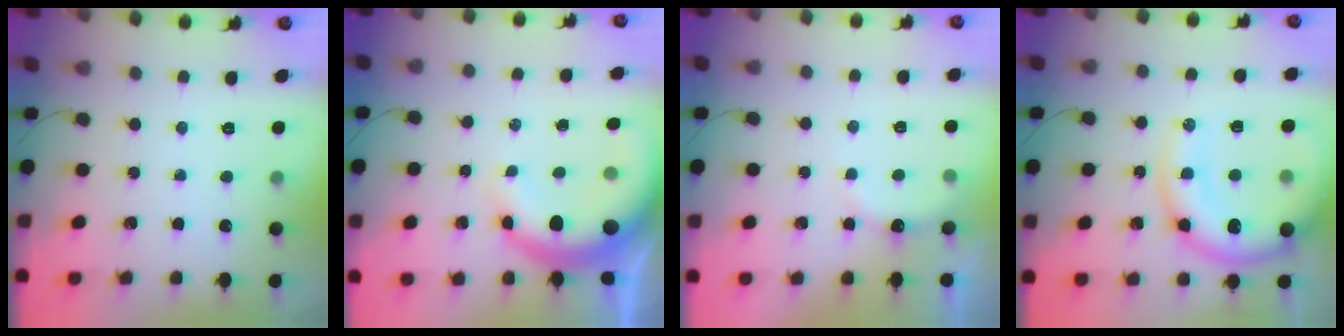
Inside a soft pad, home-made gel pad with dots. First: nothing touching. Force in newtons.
{"total": 9.5, "press": 9.3, "slide": 2.0}
{"total": 7.8, "press": 7.6, "slide": 1.5}
{"total": 15.9, "press": 15.6, "slide": 3.3}